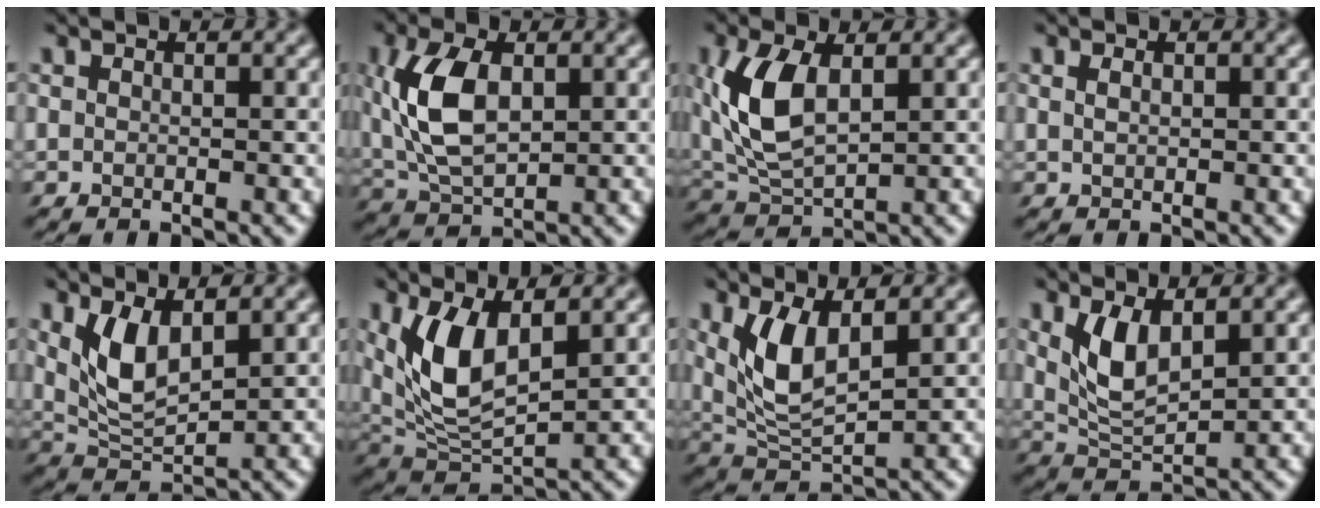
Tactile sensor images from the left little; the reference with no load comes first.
{"total": 6.5, "force": [0.4, 3.3, 5.6], "torque": [-0.122, 0.010, 0.000]}
{"total": 6.4, "force": [0.6, 3.0, 5.6], "torque": [-0.129, 0.008, 0.005]}
{"total": 0.7, "force": [0.1, 0.2, 0.6], "torque": [-0.014, 0.001, 0.002]}
{"total": 4.5, "force": [1.5, 1.4, 4.0], "torque": [-0.085, -0.006, 0.030]}
{"total": 6.9, "force": [1.4, 2.6, 6.3], "torque": [-0.138, -0.005, 0.021]}
{"total": 5.0, "force": [1.4, 1.5, 4.6], "torque": [-0.104, -0.006, 0.027]}
{"total": 4.1, "force": [1.4, 1.2, 3.7], "torque": [-0.076, -0.004, 0.028]}